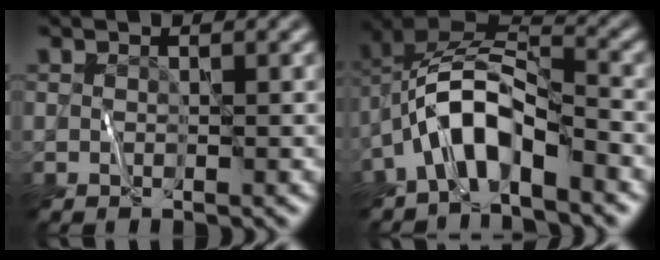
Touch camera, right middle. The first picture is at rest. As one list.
[{"total": 7.2, "force": [-3.7, 2.8, 5.5], "torque": [-0.103, 0.012, -0.078]}]